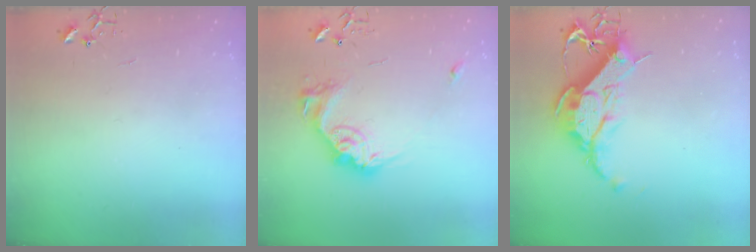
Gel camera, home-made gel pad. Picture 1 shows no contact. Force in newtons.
{"total": 17.4, "press": 17.3, "slide": 1.4}
{"total": 14.3, "press": 14.2, "slide": 1.5}